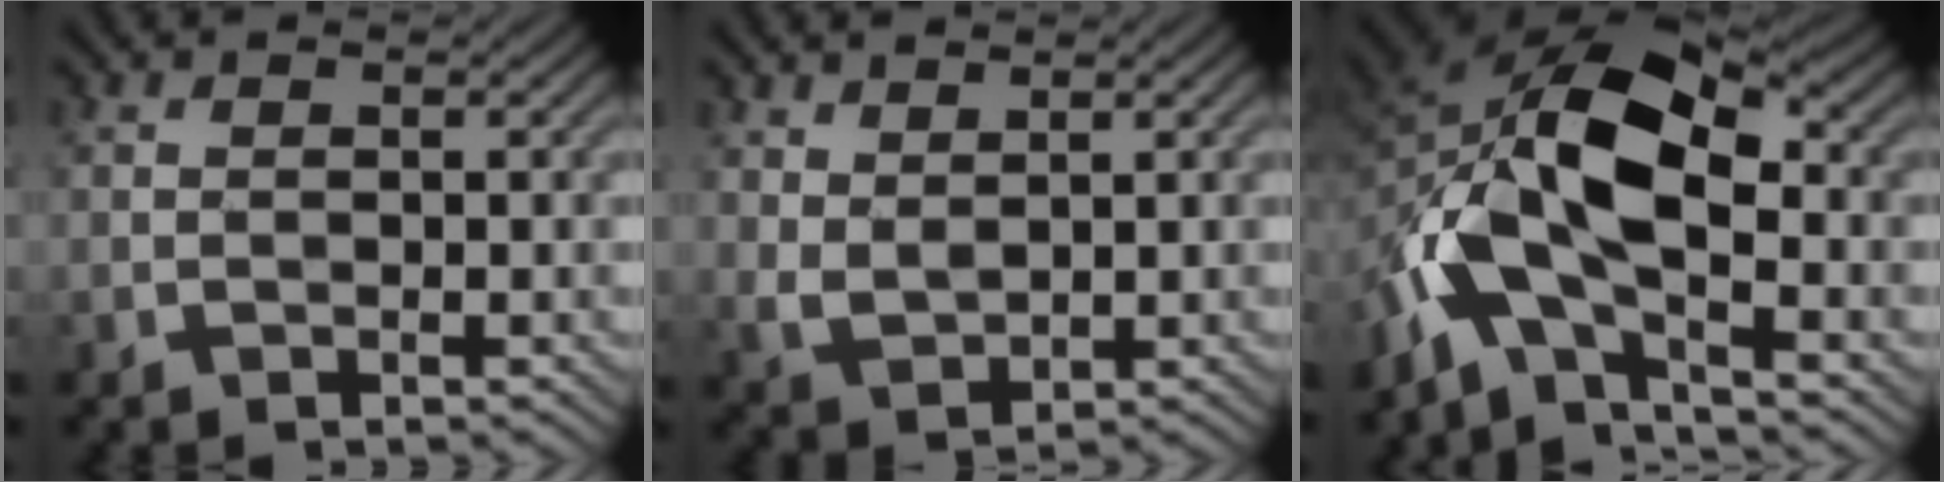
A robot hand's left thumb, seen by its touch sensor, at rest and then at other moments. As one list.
[{"total": 2.4, "force": [1.7, 1.1, 1.3], "torque": [-0.033, -0.003, 0.041]}, {"total": 12.7, "force": [-3.3, 6.8, 10.2], "torque": [-0.200, -0.001, -0.068]}]